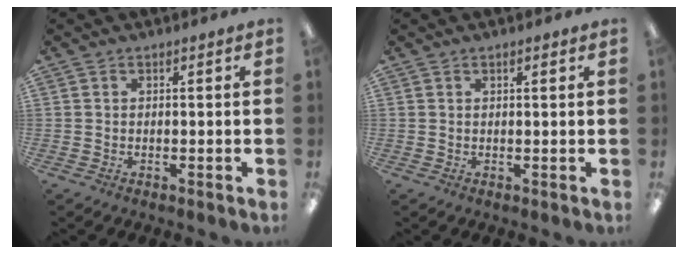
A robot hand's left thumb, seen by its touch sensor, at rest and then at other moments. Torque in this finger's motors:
{"motor_torque": [-0.23, -0.12, -0.29, -0.30, 0.05]}